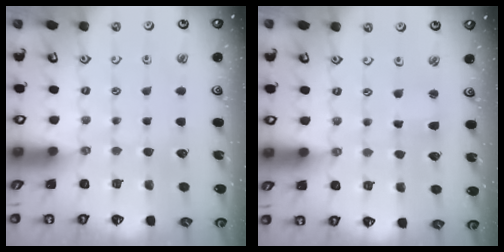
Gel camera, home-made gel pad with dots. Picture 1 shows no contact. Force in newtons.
{"total": 2.5, "press": 2.5, "slide": 0.3}